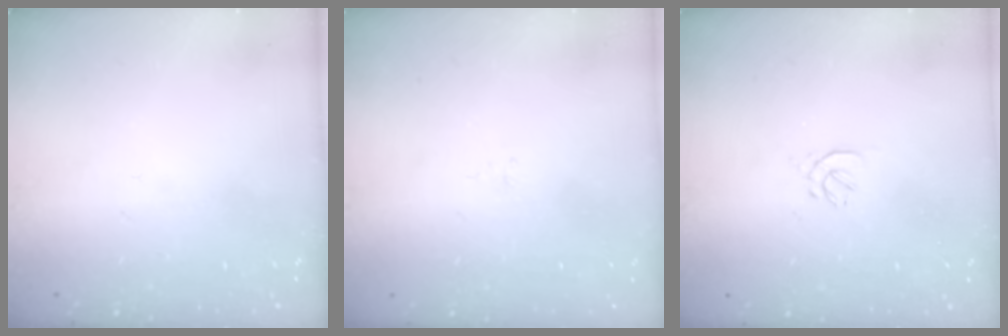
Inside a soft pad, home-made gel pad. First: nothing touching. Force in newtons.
{"total": 1.6, "press": 1.5, "slide": 0.3}
{"total": 1.0, "press": 0.9, "slide": 0.4}